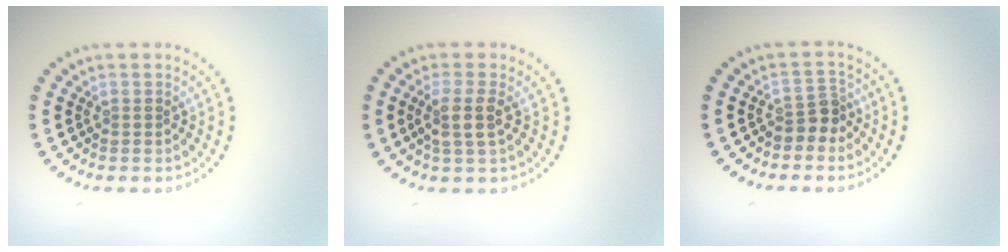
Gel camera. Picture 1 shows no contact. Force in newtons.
{"total": 2.4, "press": 2.0, "slide": 1.2}
{"total": 2.2, "press": 1.7, "slide": 1.4}